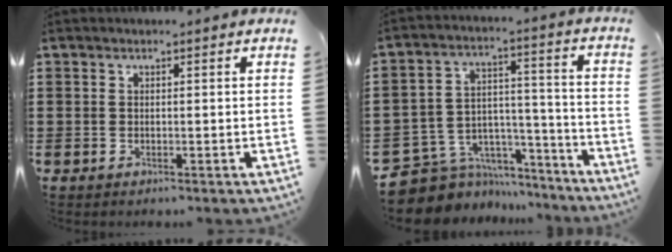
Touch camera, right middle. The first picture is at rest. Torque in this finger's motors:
{"motor_torque": [2.14, 0.00, 0.08, 0.00]}